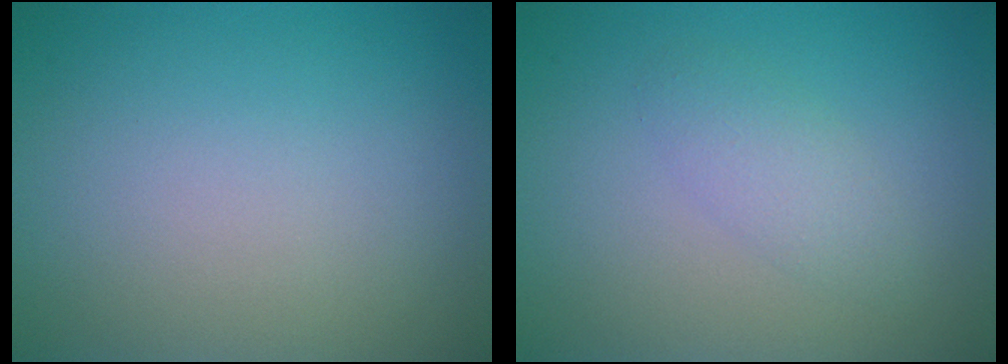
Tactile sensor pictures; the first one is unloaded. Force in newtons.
{"total": 1.9, "press": 1.9, "slide": 0.2}